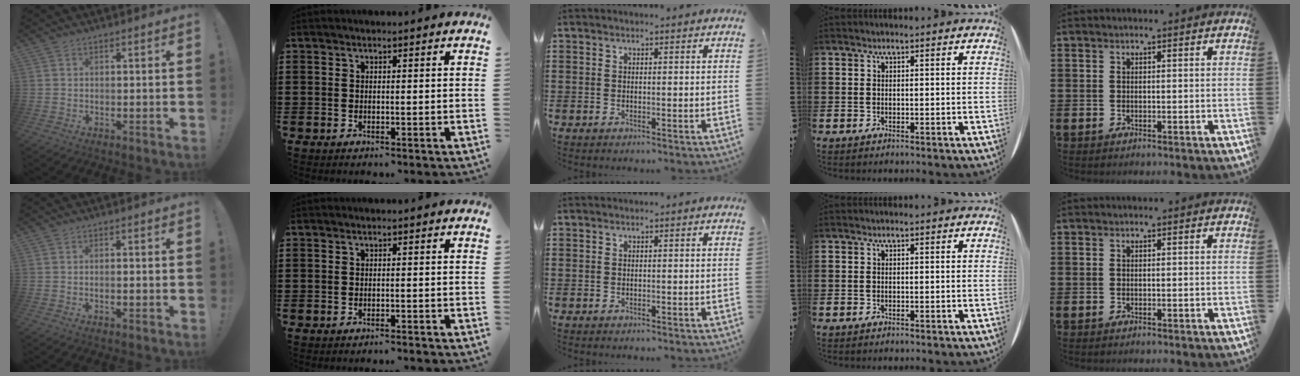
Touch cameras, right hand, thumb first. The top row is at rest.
{"thumb": {"total": 1.2, "force": [-0.7, 0.3, 1.0], "torque": [-0.017, 0.000, -0.012]}, "index": {"total": 0.9, "force": [-0.9, 0.0, 0.1], "torque": [-0.004, -0.001, -0.019]}, "middle": {"total": 0.5, "force": [-0.5, 0.2, 0.2], "torque": [-0.005, -0.002, -0.009]}}